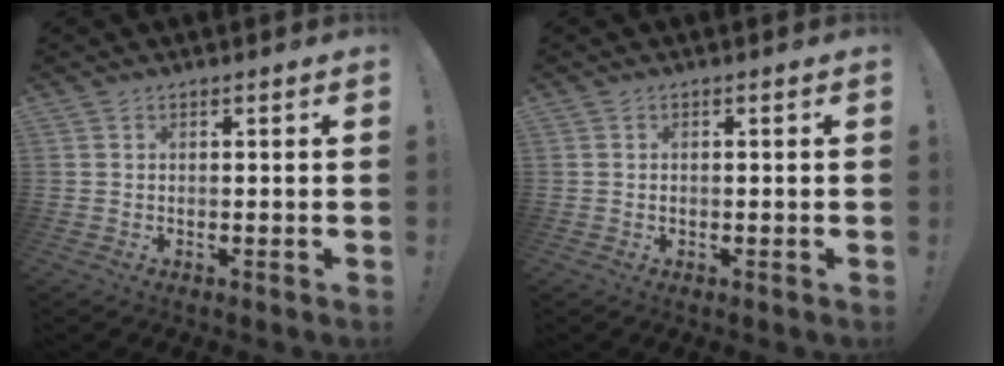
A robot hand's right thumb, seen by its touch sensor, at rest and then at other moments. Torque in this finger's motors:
{"motor_torque": [0.13, 0.00, 0.16, -0.03, -0.01]}